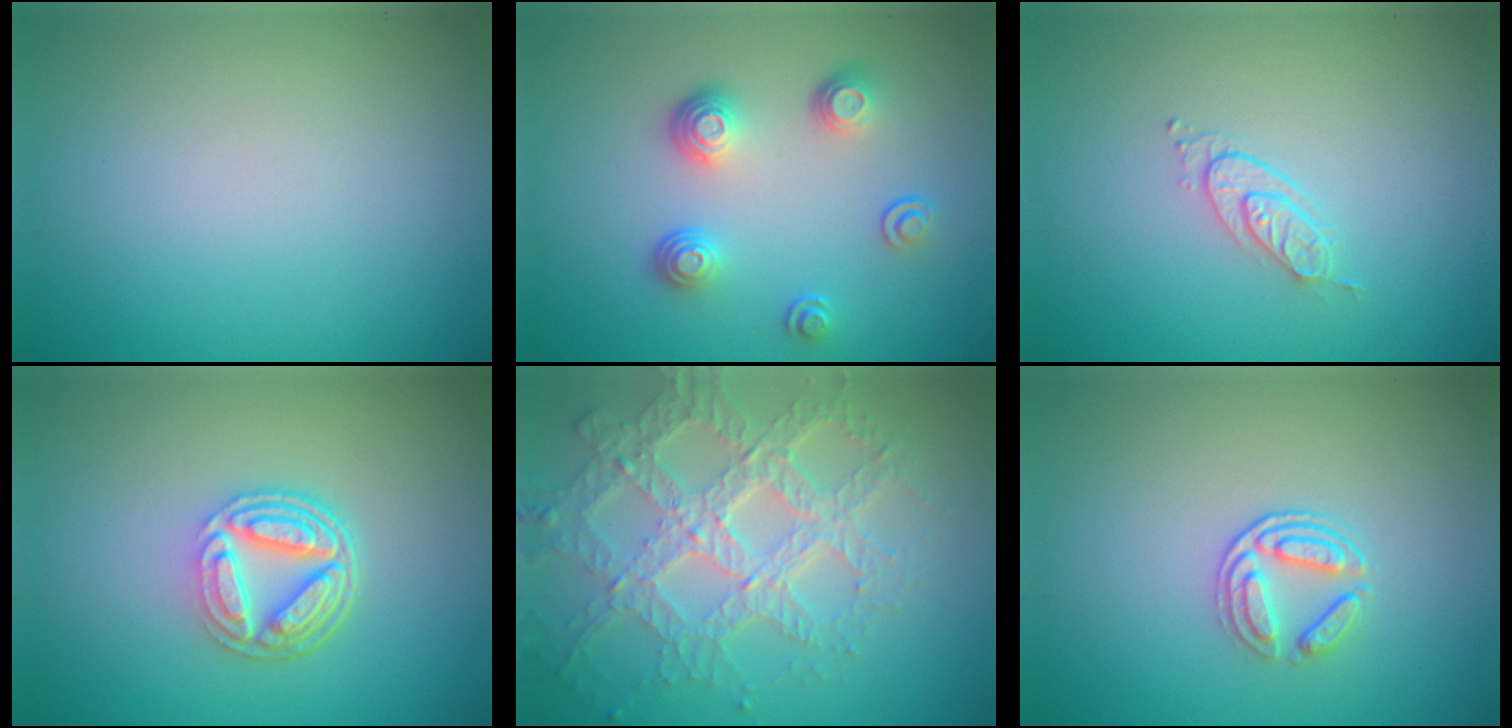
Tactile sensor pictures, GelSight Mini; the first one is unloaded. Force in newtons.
{"total": 3.4, "press": 2.5, "slide": 2.3}
{"total": 1.7, "press": 1.1, "slide": 1.3}
{"total": 5.2, "press": 3.8, "slide": 3.5}
{"total": 7.0, "press": 5.1, "slide": 4.8}
{"total": 2.4, "press": 1.9, "slide": 1.5}